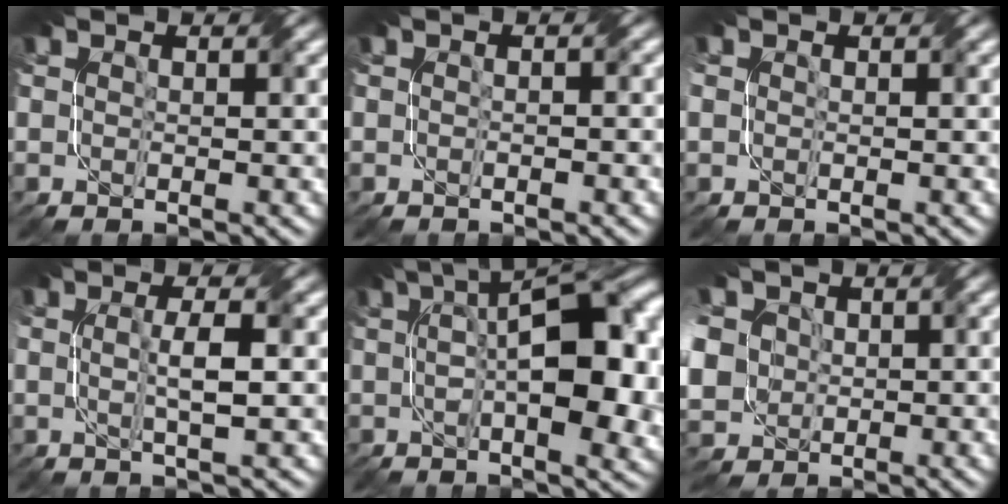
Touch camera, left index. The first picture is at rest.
{"total": 0.7, "force": [-0.6, 0.0, 0.5], "torque": [-0.010, -0.004, -0.015]}
{"total": 0.7, "force": [-0.1, 0.6, 0.3], "torque": [-0.004, -0.002, -0.001]}
{"total": 2.6, "force": [0.2, 0.3, 2.6], "torque": [-0.045, 0.006, 0.001]}
{"total": 13.8, "force": [1.8, 5.6, 12.5], "torque": [-0.173, 0.010, 0.030]}
{"total": 9.8, "force": [0.3, 8.5, 4.8], "torque": [-0.128, 0.002, -0.024]}